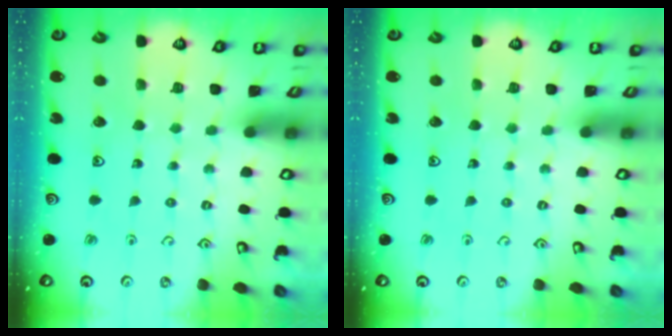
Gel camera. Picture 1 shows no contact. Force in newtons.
{"total": 0.0}